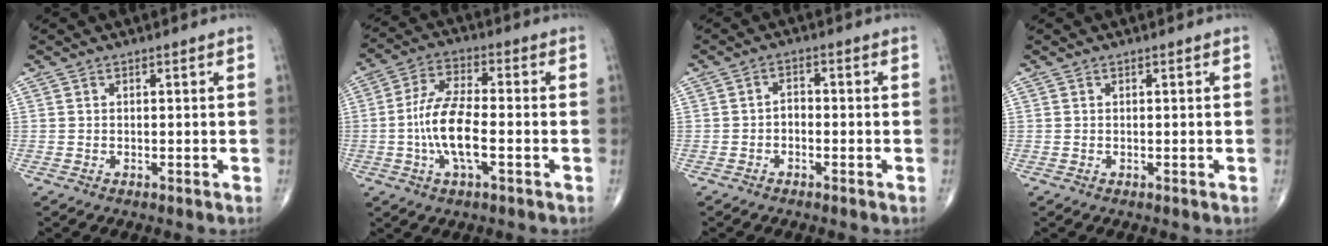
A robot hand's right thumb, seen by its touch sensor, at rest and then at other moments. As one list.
[{"total": 11.1, "force": [-2.2, 4.0, 10.2], "torque": [-0.210, 0.017, -0.047]}, {"total": 2.1, "force": [-0.8, 1.4, 1.3], "torque": [-0.013, 0.015, -0.020]}, {"total": 0.0}]